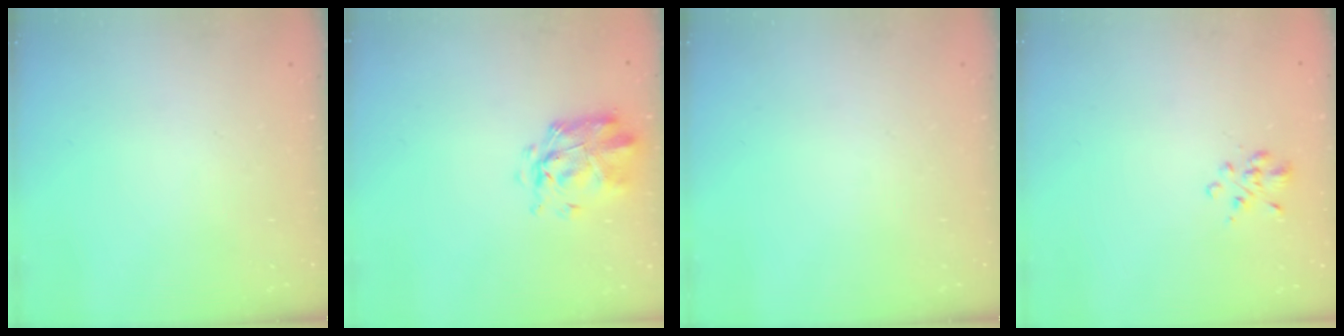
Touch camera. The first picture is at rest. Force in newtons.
{"total": 3.0, "press": 2.8, "slide": 1.0}
{"total": 0.0}
{"total": 1.9, "press": 1.7, "slide": 0.8}